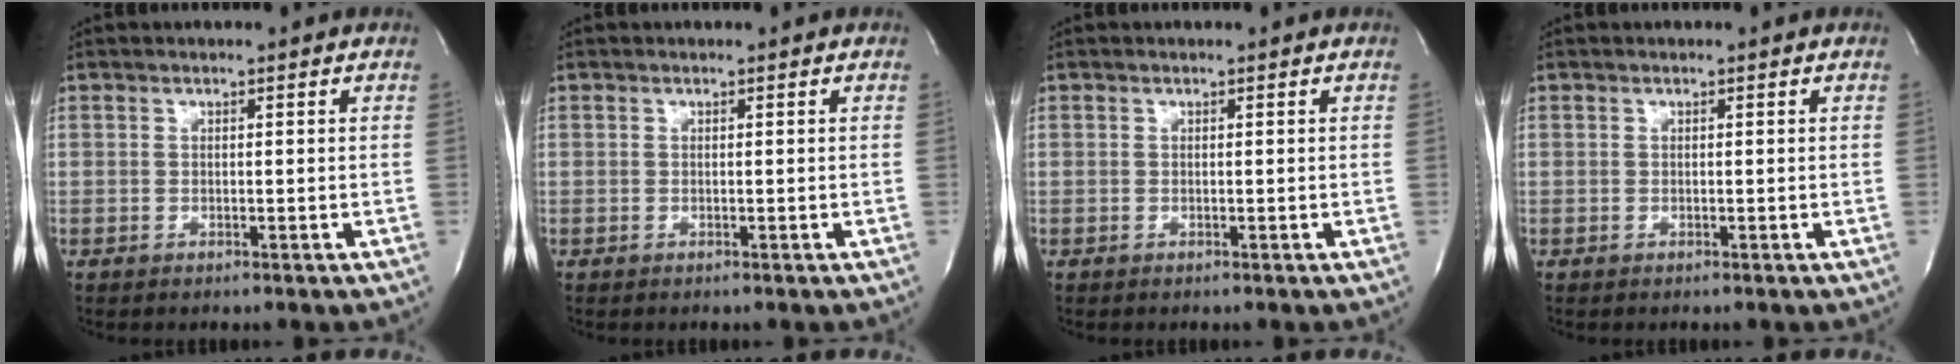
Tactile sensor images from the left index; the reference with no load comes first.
{"total": 0.0}
{"total": 0.0}
{"total": 0.0}